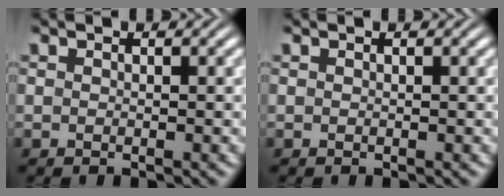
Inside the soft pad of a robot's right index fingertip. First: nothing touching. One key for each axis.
{"total": 0.0}